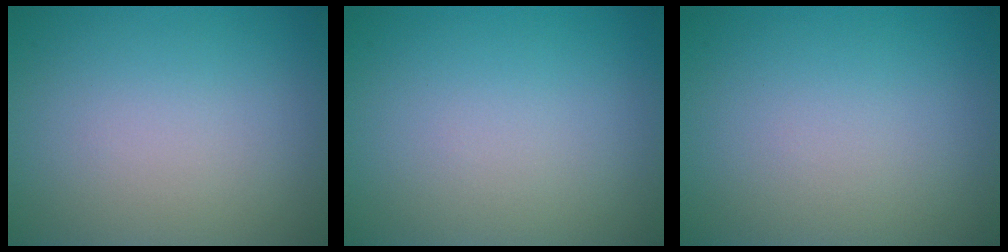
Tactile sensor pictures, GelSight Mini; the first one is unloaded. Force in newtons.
{"total": 0.0}
{"total": 0.0}